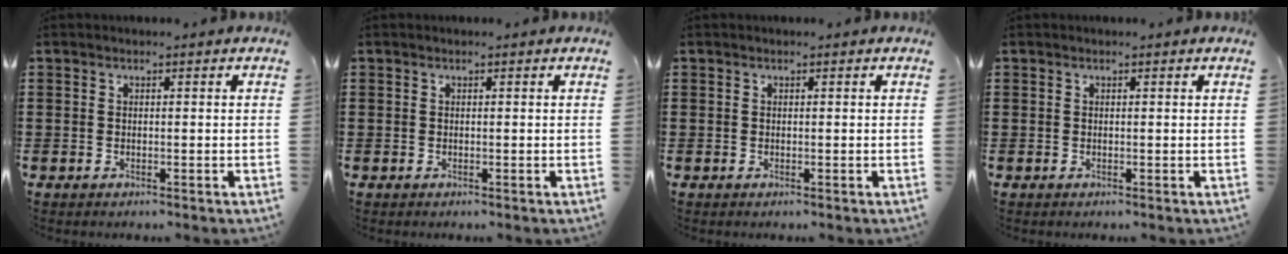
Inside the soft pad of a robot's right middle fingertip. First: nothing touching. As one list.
[{"total": 0.0}, {"total": 0.0}, {"total": 0.0}]